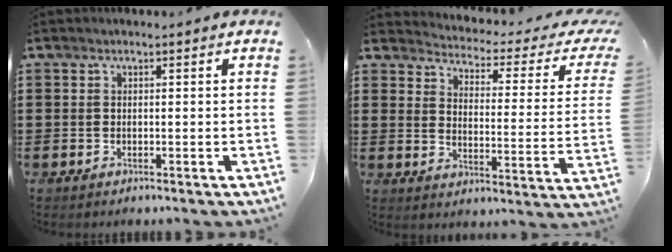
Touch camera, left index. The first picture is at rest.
{"total": 2.3, "force": [2.0, 0.2, 1.1], "torque": [-0.040, -0.026, 0.024]}